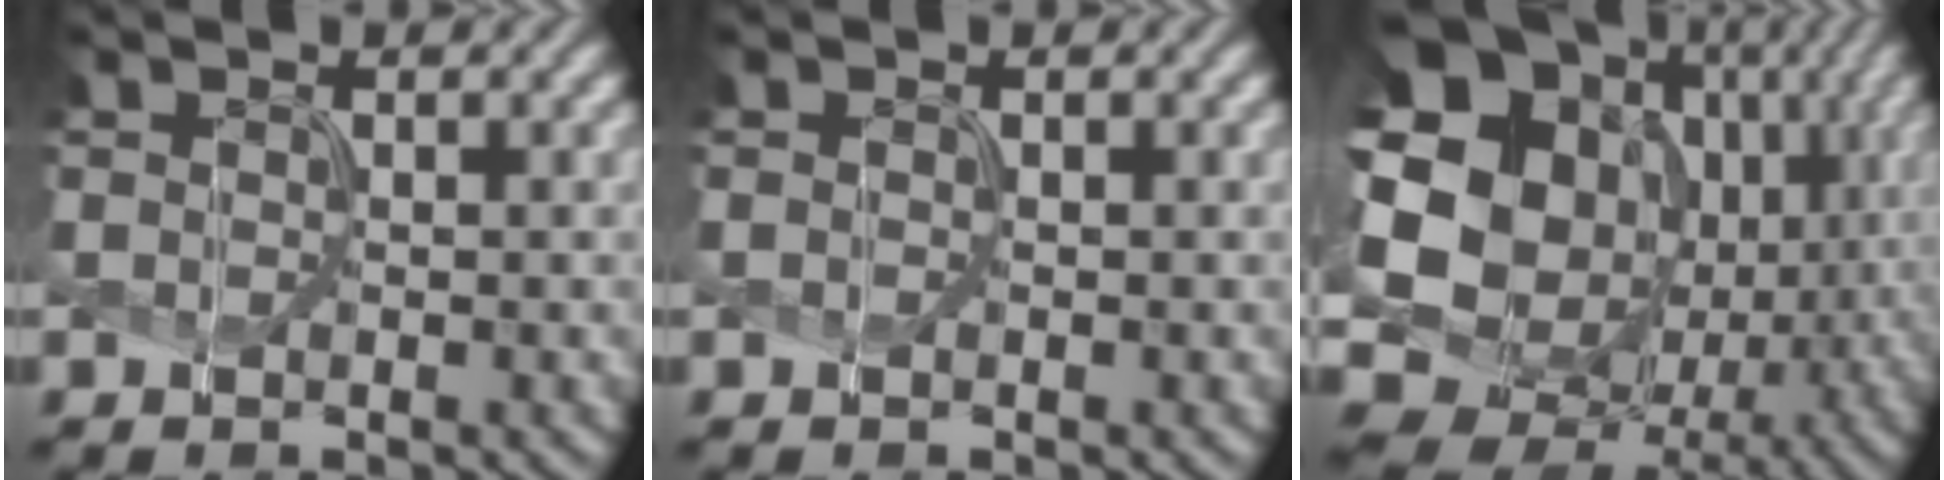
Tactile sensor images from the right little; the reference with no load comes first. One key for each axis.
{"total": 0.0}
{"total": 20.6, "fx": 1.1, "fy": 17.9, "fz": 10.1, "tx": -0.222, "ty": 0.010, "tz": 0.002}